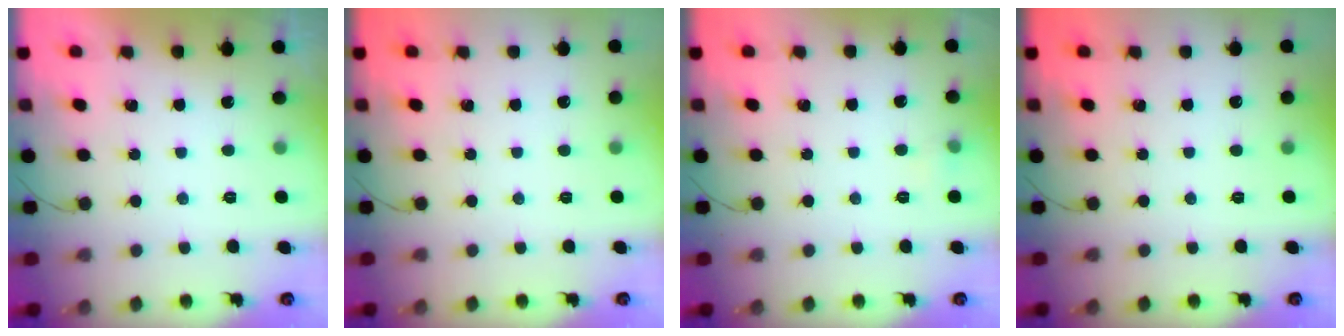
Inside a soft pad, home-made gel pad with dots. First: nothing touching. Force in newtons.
{"total": 0.0}
{"total": 3.8, "press": 3.6, "slide": 1.2}
{"total": 0.0}